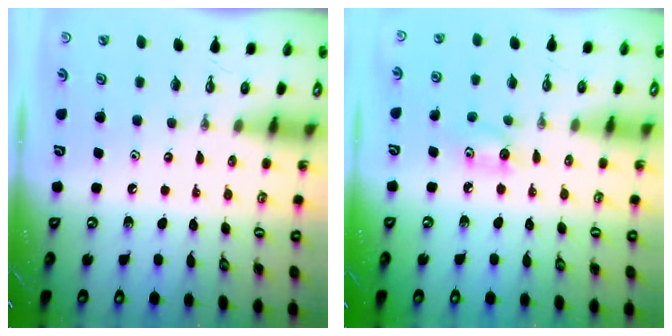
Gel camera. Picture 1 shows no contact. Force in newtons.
{"total": 5.7, "press": 5.6, "slide": 0.5}